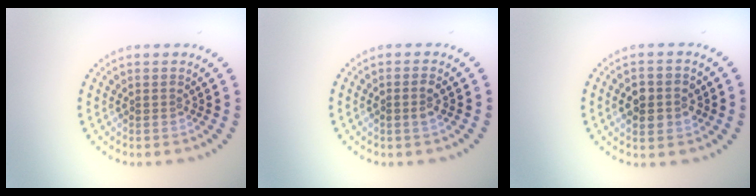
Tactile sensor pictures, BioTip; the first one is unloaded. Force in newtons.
{"total": 1.1, "press": 1.1, "slide": 0.3}
{"total": 3.0, "press": 3.0, "slide": 0.3}